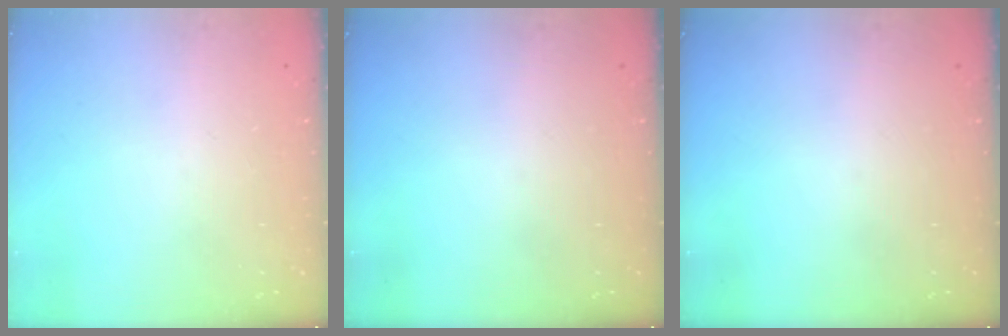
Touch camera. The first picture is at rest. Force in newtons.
{"total": 0.0}
{"total": 0.0}